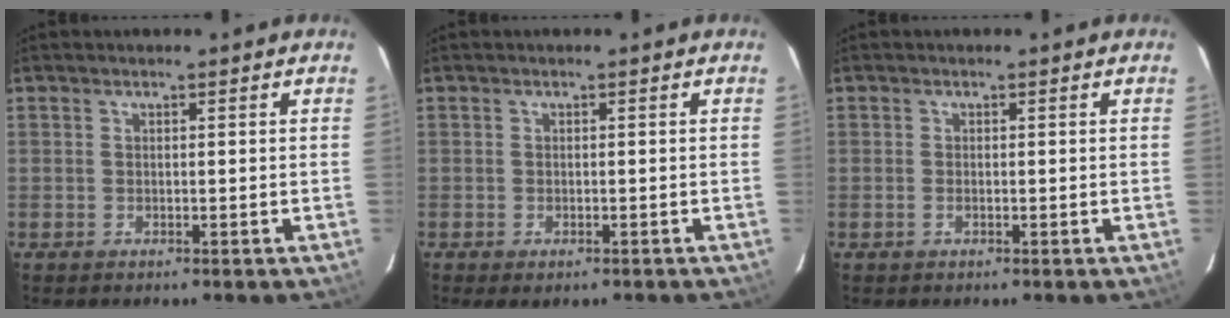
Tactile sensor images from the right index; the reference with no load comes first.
{"total": 2.4, "force": [-1.4, 1.3, 1.5], "torque": [-0.026, -0.010, -0.018]}
{"total": 0.8, "force": [-0.3, 0.3, 0.7], "torque": [-0.015, -0.001, -0.007]}